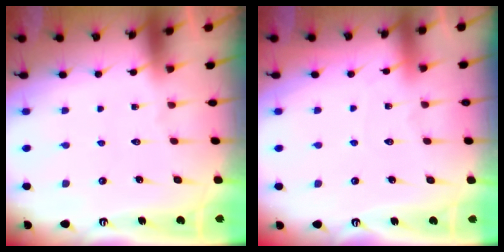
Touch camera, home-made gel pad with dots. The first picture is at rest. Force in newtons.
{"total": 2.9, "press": 2.9, "slide": 0.4}